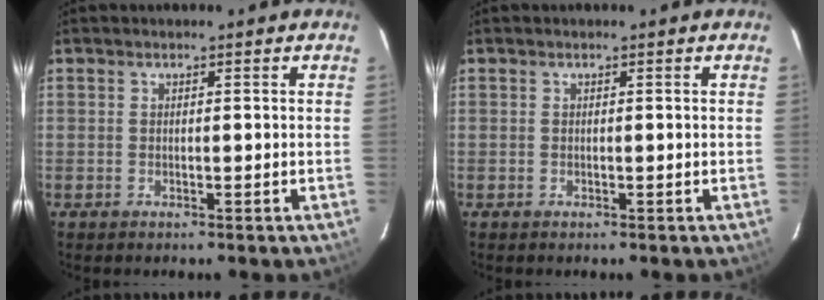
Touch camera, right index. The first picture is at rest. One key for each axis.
{"total": 0.0}